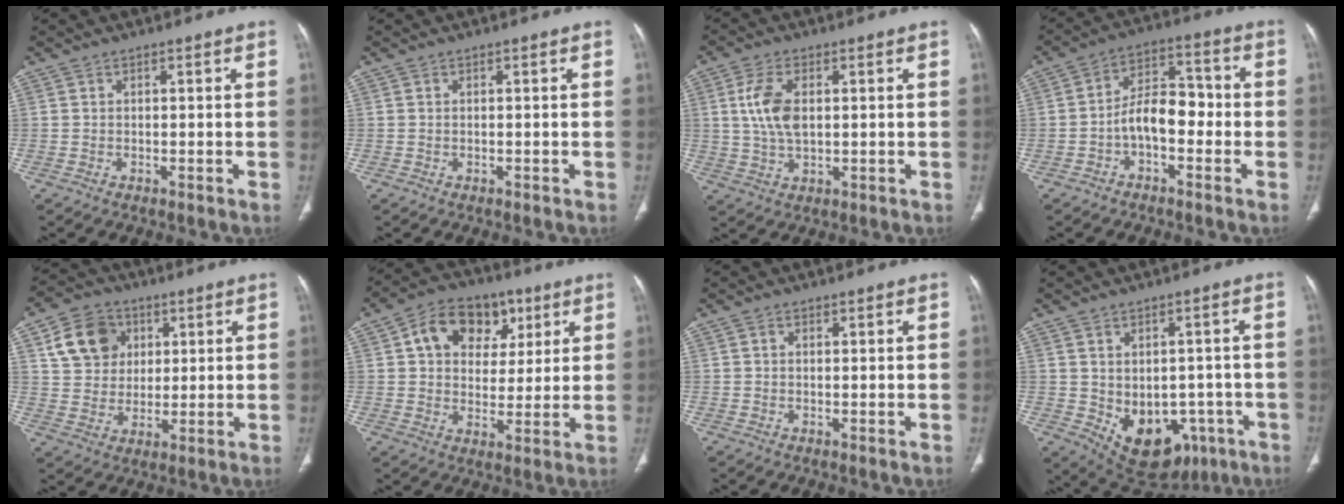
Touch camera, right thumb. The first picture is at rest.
{"total": 0.0}
{"total": 7.7, "force": [1.4, 4.2, 6.3], "torque": [-0.131, -0.001, 0.028]}
{"total": 8.7, "force": [-2.3, 5.1, 6.7], "torque": [-0.093, 0.041, -0.048]}
{"total": 11.4, "force": [4.2, 9.4, 4.9], "torque": [-0.061, -0.003, 0.076]}
{"total": 14.0, "force": [5.3, 10.5, 7.7], "torque": [-0.084, 0.004, 0.081]}
{"total": 0.5, "force": [0.2, 0.4, 0.3], "torque": [-0.007, -0.001, 0.003]}
{"total": 14.6, "force": [-5.0, 10.1, 9.2], "torque": [-0.104, 0.014, -0.045]}